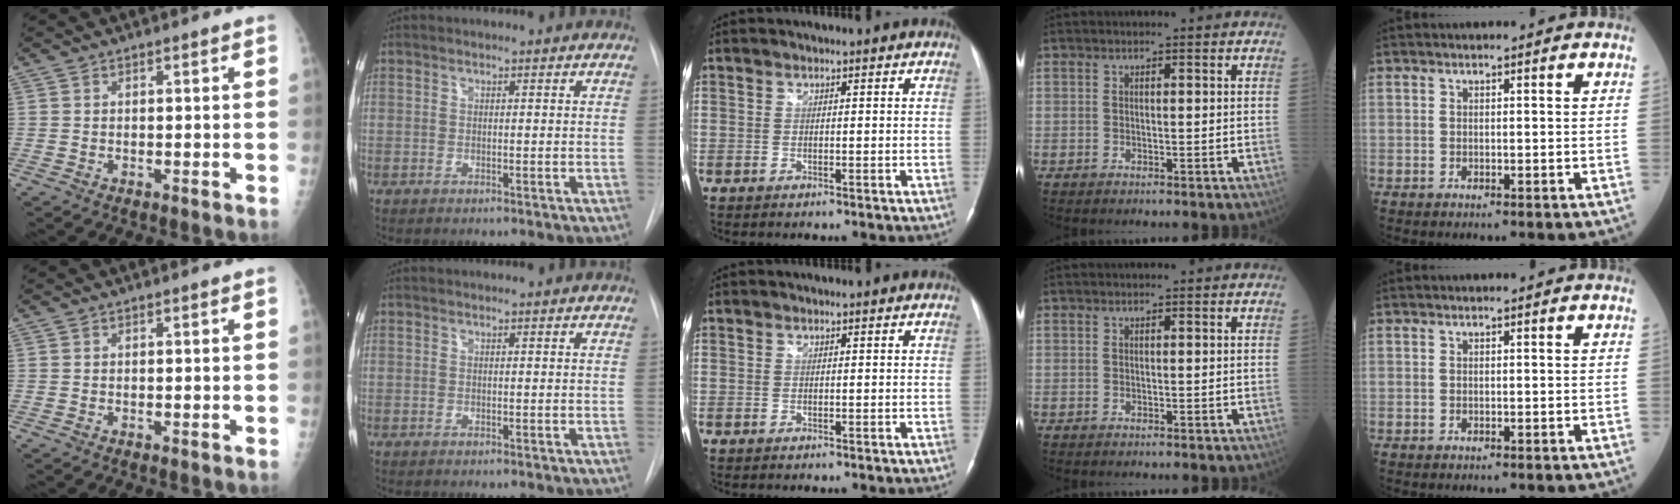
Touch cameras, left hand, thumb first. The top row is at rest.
{}